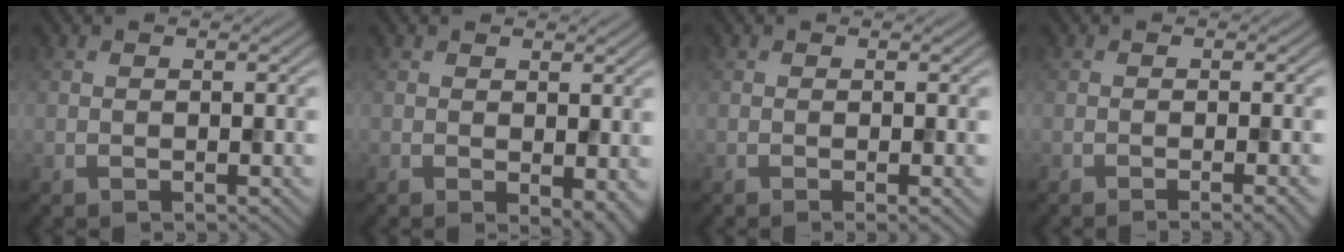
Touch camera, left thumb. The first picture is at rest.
{"total": 3.5, "force": [-0.5, 1.8, 2.9], "torque": [-0.038, -0.011, -0.003]}
{"total": 1.0, "force": [-0.3, 0.1, 0.9], "torque": [-0.015, -0.004, -0.007]}
{"total": 2.7, "force": [-1.1, 0.6, 2.4], "torque": [-0.025, 0.002, -0.022]}